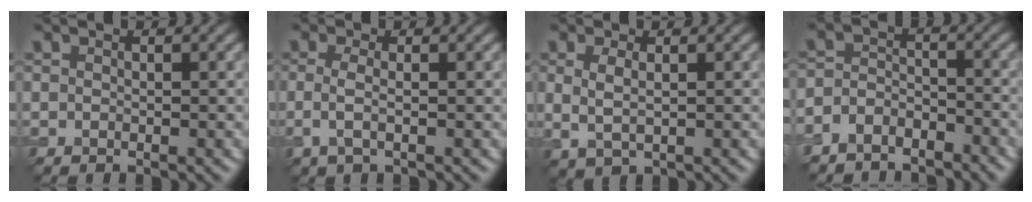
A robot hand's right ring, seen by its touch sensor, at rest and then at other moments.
{"total": 1.6, "force": [0.1, 0.3, 1.5], "torque": [-0.031, -0.004, -0.004]}
{"total": 1.6, "force": [0.8, 0.4, 1.3], "torque": [-0.030, -0.003, 0.019]}
{"total": 4.4, "force": [-4.0, 1.7, 0.6], "torque": [-0.011, -0.006, -0.075]}